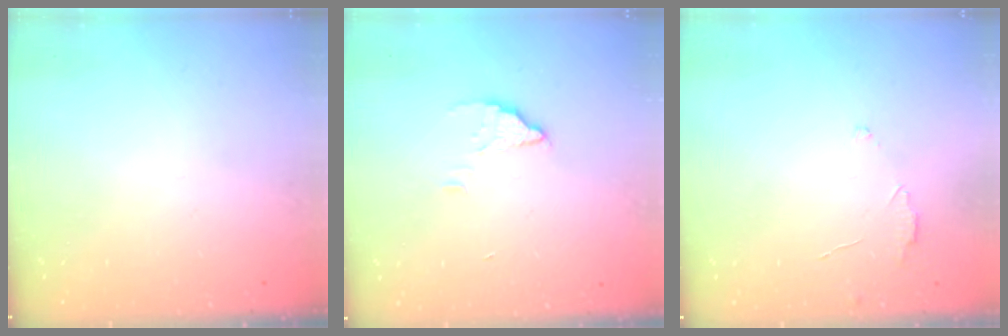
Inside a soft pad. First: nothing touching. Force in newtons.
{"total": 2.6, "press": 2.6, "slide": 0.2}
{"total": 2.6, "press": 2.6, "slide": 0.2}